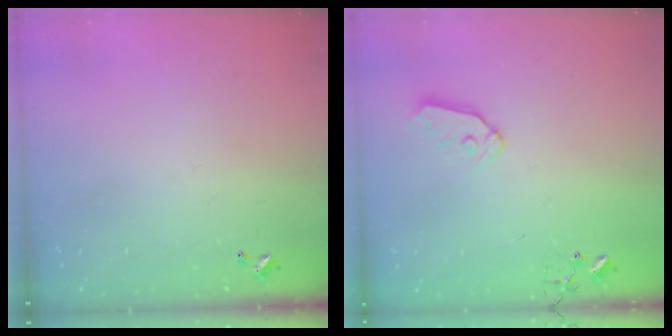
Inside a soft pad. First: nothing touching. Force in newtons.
{"total": 7.7, "press": 7.7, "slide": 0.4}